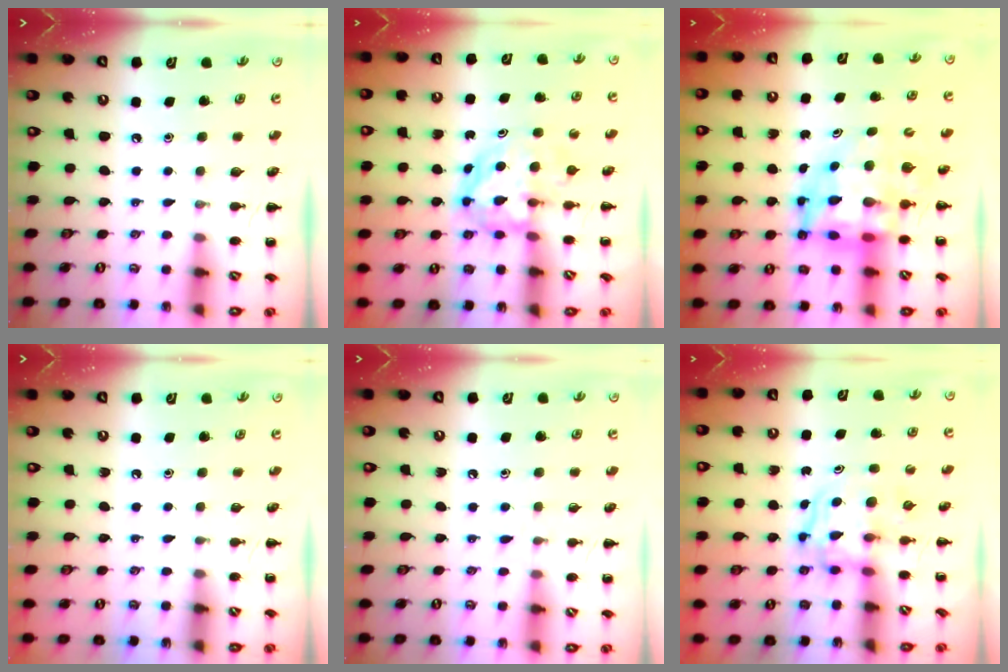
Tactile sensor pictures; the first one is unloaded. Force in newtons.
{"total": 5.3, "press": 5.2, "slide": 1.2}
{"total": 9.3, "press": 8.8, "slide": 2.8}
{"total": 0.0}
{"total": 5.1, "press": 4.7, "slide": 2.0}
{"total": 3.3, "press": 3.3, "slide": 0.3}